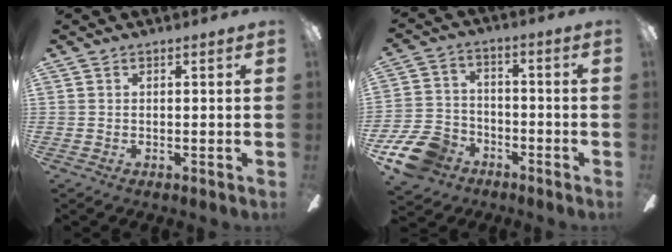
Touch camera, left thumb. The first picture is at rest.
{"total": 12.3, "force": [-7.4, 8.2, 5.4], "torque": [-0.123, 0.052, -0.135]}